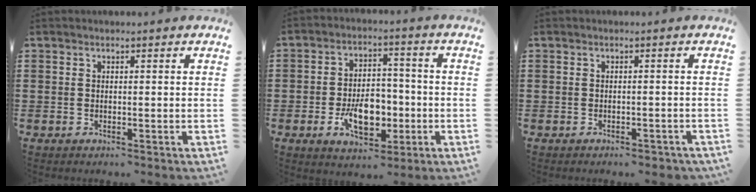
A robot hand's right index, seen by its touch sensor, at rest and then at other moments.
{"total": 8.6, "force": [-2.5, 5.1, 6.4], "torque": [-0.103, -0.001, -0.049]}
{"total": 1.0, "force": [-0.9, 0.2, 0.4], "torque": [-0.012, -0.004, -0.018]}